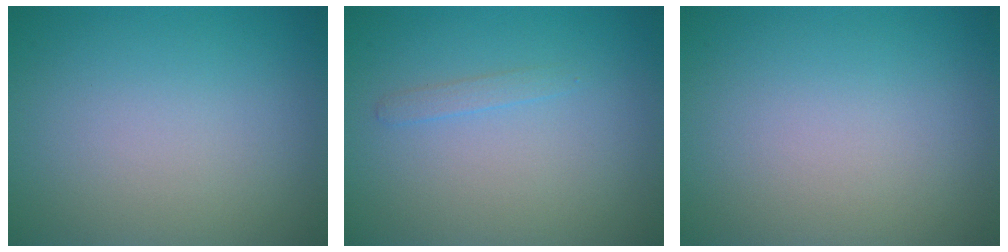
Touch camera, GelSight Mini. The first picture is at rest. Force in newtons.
{"total": 0.8, "press": 0.8, "slide": 0.0}
{"total": 0.0}